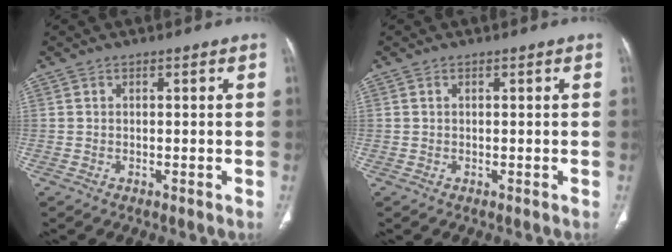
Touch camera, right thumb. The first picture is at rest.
{"total": 0.0}